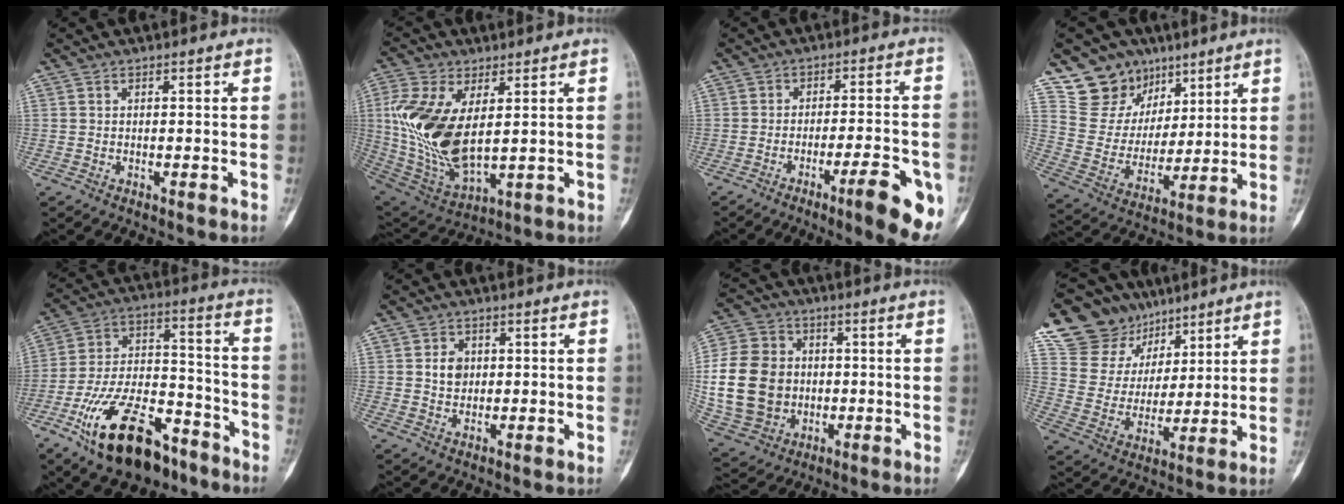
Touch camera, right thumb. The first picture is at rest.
{"total": 17.3, "force": [2.8, 9.2, 14.4], "torque": [-0.298, -0.018, 0.069]}
{"total": 11.5, "force": [-5.2, 2.2, 10.0], "torque": [-0.126, 0.013, -0.069]}
{"total": 14.2, "force": [9.4, 10.4, 2.1], "torque": [0.005, -0.049, 0.188]}
{"total": 21.4, "force": [-12.5, 10.8, 13.7], "torque": [-0.241, 0.083, -0.211]}
{"total": 3.8, "force": [0.7, 3.1, 2.2], "torque": [-0.020, 0.000, 0.012]}
{"total": 19.0, "force": [-0.4, 15.7, 10.7], "torque": [-0.202, 0.015, 0.008]}
{"total": 18.0, "force": [12.0, 12.9, 3.7], "torque": [-0.028, -0.023, 0.231]}